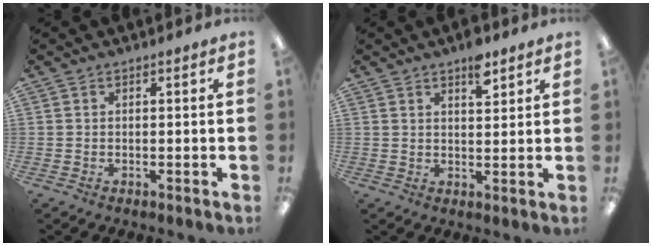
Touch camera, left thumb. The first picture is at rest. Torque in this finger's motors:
{"motor_torque": [0.59, 0.23, 0.83, -0.19, 0.01]}